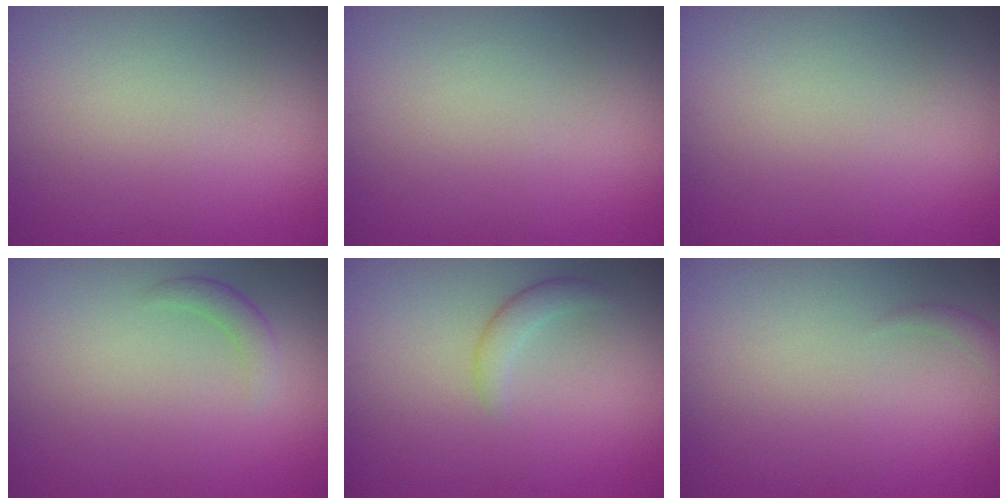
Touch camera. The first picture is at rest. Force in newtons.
{"total": 0.0}
{"total": 0.0}
{"total": 1.4, "press": 1.4, "slide": 0.0}
{"total": 1.6, "press": 1.6, "slide": 0.0}
{"total": 0.9, "press": 0.9, "slide": 0.1}